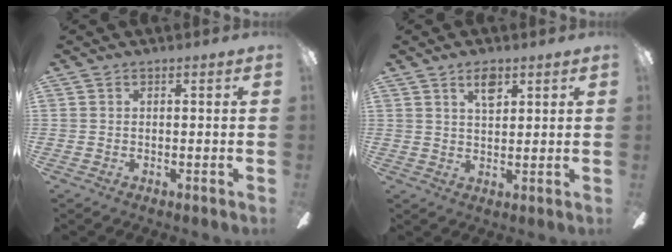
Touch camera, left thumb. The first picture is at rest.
{"total": 4.7, "force": [2.9, 2.1, 3.1], "torque": [-0.044, -0.004, 0.046]}